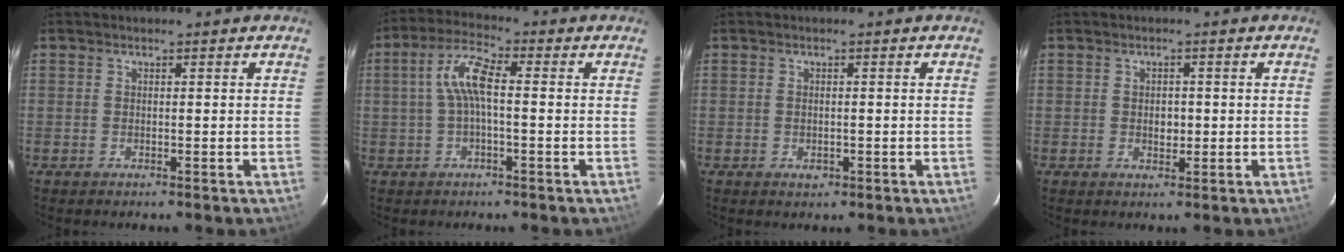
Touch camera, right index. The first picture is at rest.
{"total": 6.6, "force": [0.0, 1.9, 6.4], "torque": [-0.136, 0.019, 0.000]}
{"total": 1.6, "force": [-0.5, 1.2, 1.0], "torque": [-0.015, 0.000, -0.007]}
{"total": 2.1, "force": [-0.2, 1.6, 1.4], "torque": [-0.022, 0.001, -0.002]}